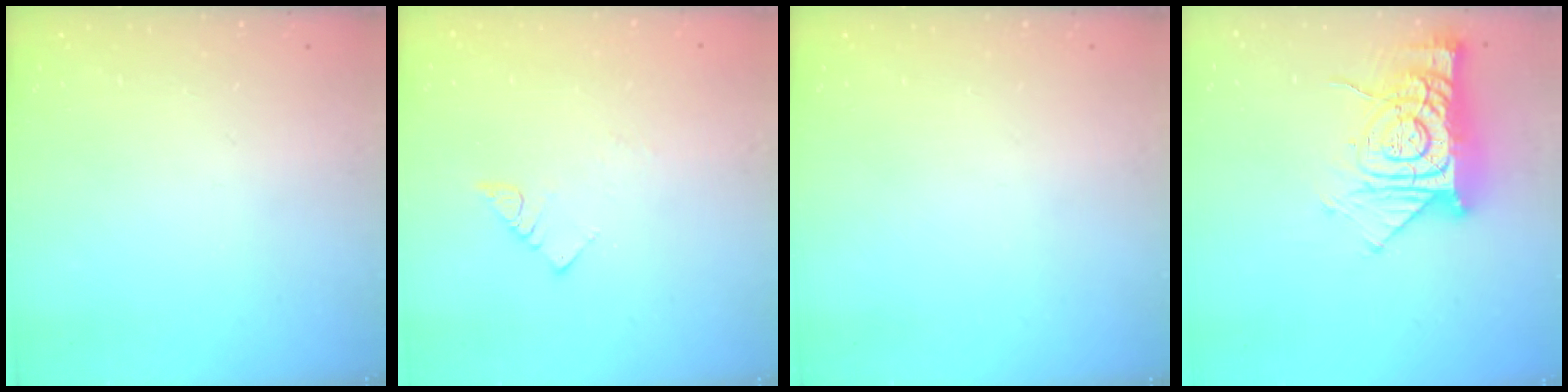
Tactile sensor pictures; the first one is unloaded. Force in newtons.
{"total": 4.0, "press": 4.0, "slide": 0.4}
{"total": 0.0}
{"total": 15.5, "press": 15.5, "slide": 1.4}